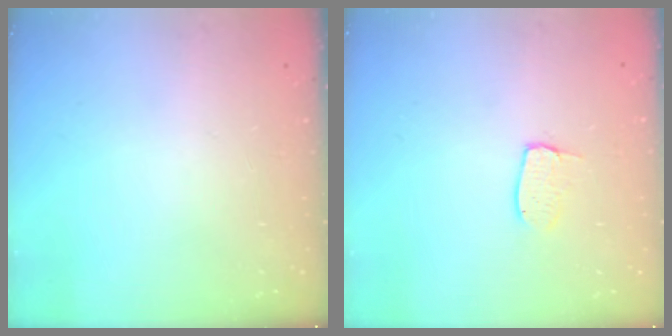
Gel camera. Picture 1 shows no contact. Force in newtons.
{"total": 4.3, "press": 4.3, "slide": 0.2}